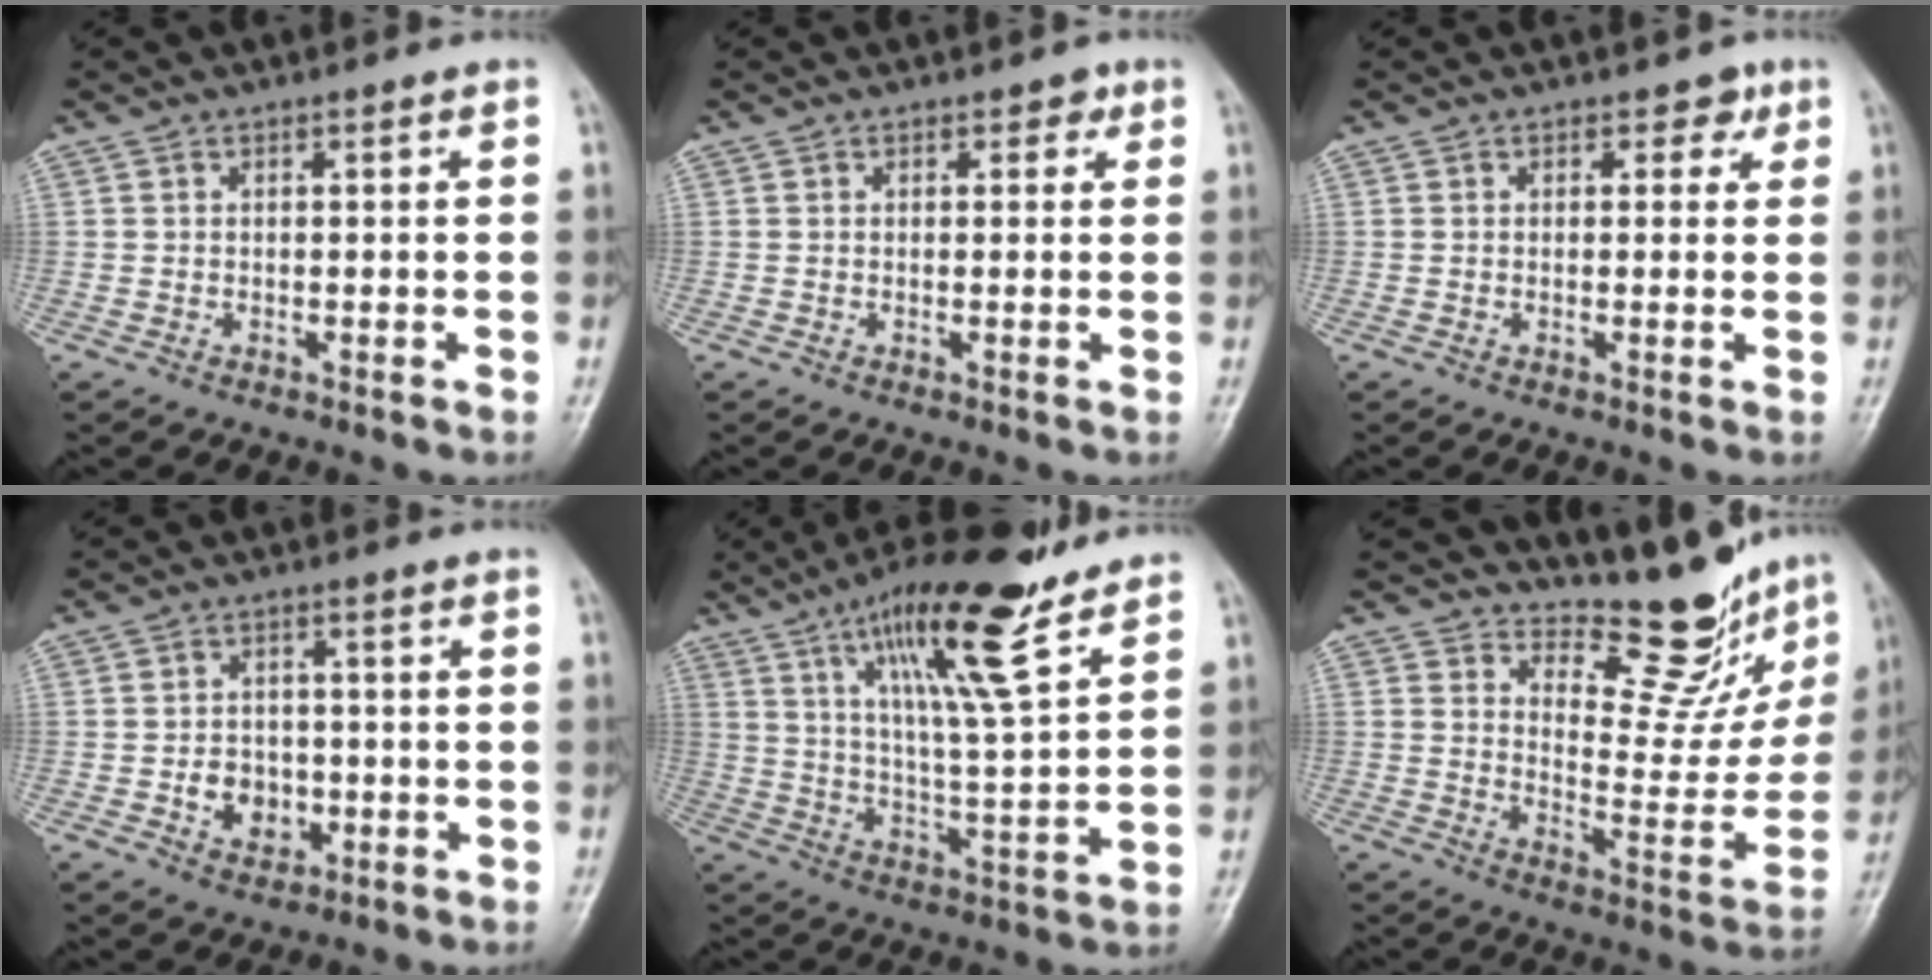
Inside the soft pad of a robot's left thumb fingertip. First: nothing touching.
{"total": 1.8, "force": [1.0, 1.2, 1.0], "torque": [0.004, -0.001, 0.007]}
{"total": 2.4, "force": [1.2, 1.7, 1.0], "torque": [0.010, -0.002, 0.009]}
{"total": 6.1, "force": [-1.3, 5.0, 3.3], "torque": [-0.024, 0.009, -0.018]}
{"total": 17.5, "force": [10.9, 3.5, 13.2], "torque": [-0.212, -0.051, 0.188]}
{"total": 14.9, "force": [13.1, 4.8, 5.2], "torque": [-0.029, -0.116, 0.180]}